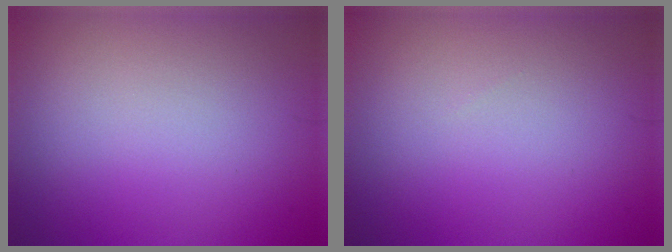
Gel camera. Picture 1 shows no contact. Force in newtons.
{"total": 0.0}